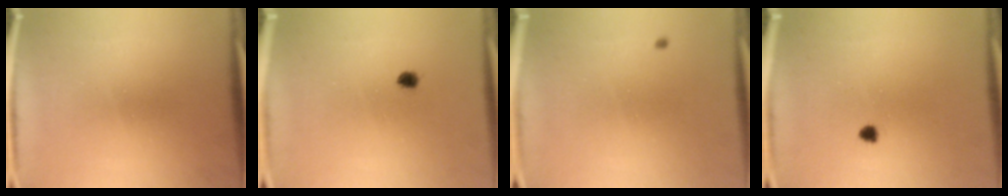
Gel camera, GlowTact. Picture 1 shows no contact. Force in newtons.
{"total": 1.4}
{"total": 0.6}
{"total": 1.2}